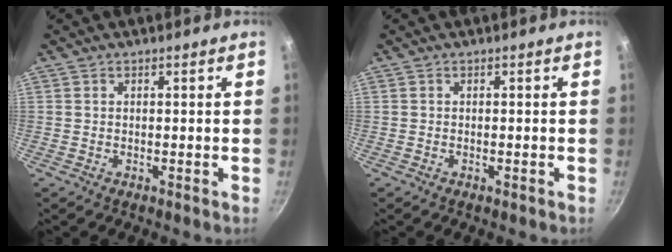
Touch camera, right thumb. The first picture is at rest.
{"total": 0.5, "force": [-0.3, 0.1, 0.4], "torque": [-0.009, 0.004, -0.005]}